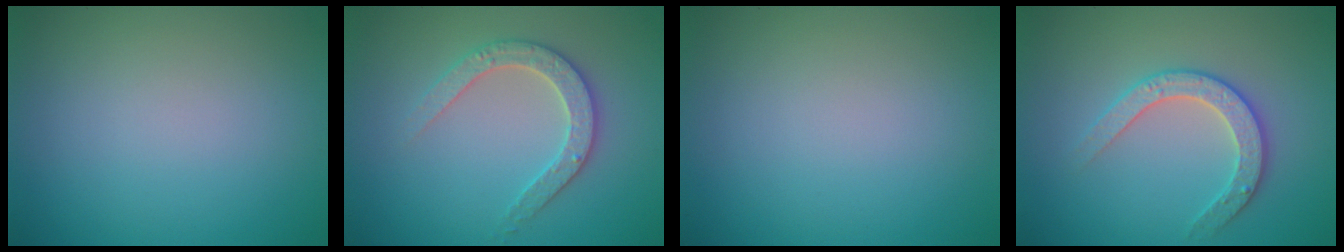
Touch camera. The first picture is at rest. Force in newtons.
{"total": 2.9, "press": 2.9, "slide": 0.5}
{"total": 0.0}
{"total": 2.8, "press": 2.8, "slide": 0.3}